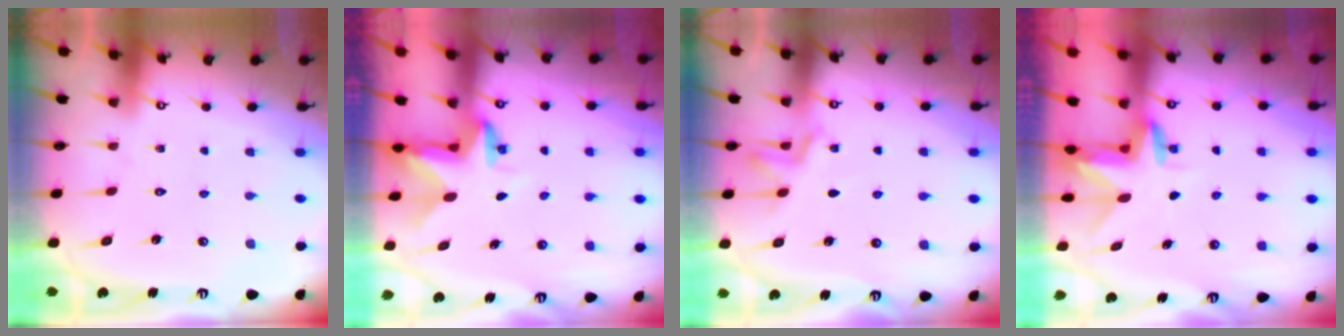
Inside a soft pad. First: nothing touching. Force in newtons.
{"total": 2.8, "press": 2.8, "slide": 0.2}
{"total": 5.7, "press": 5.1, "slide": 2.7}
{"total": 3.0, "press": 3.0, "slide": 0.2}